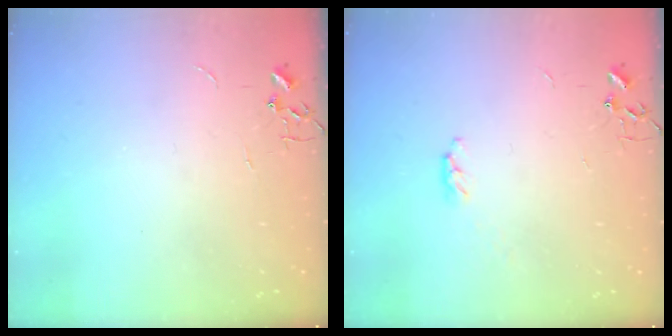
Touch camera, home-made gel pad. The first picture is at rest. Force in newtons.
{"total": 3.4, "press": 3.4, "slide": 0.5}